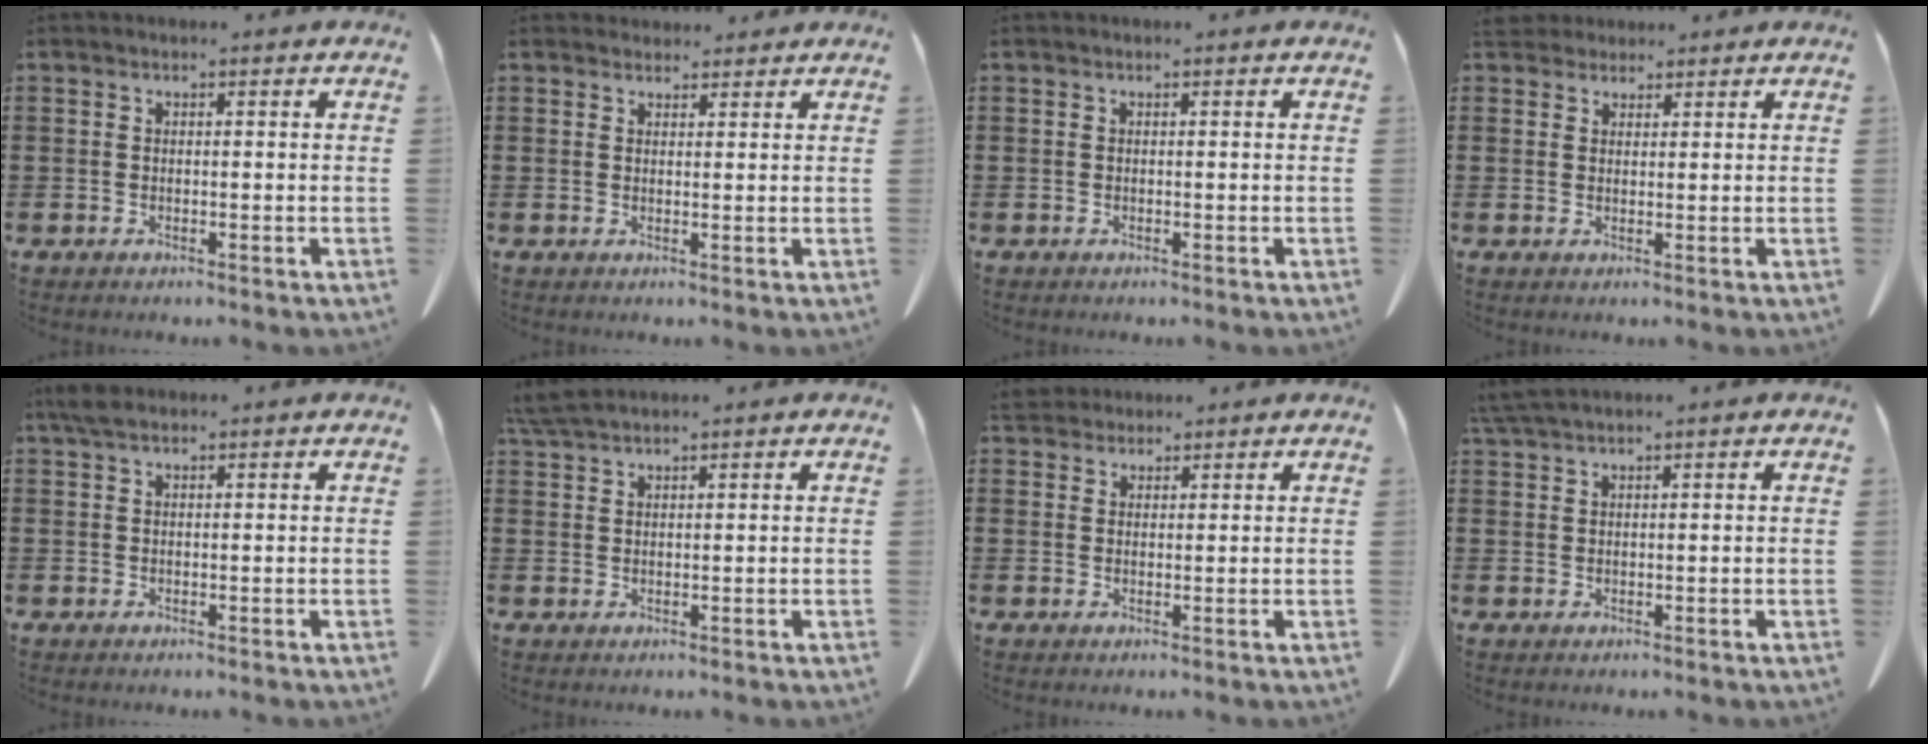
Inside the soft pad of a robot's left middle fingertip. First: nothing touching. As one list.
[{"total": 2.1, "force": [2.0, 0.7, 0.1], "torque": [0.000, -0.004, 0.038]}, {"total": 0.0}, {"total": 3.1, "force": [2.8, 1.2, 0.6], "torque": [-0.021, 0.001, 0.054]}, {"total": 2.1, "force": [1.2, 0.8, 1.5], "torque": [-0.033, 0.004, 0.021]}, {"total": 3.2, "force": [2.8, 0.2, 1.5], "torque": [-0.038, -0.001, 0.055]}, {"total": 2.8, "force": [2.5, 1.0, 0.4], "torque": [-0.017, 0.000, 0.050]}, {"total": 2.7, "force": [2.2, 0.0, 1.5], "torque": [-0.034, 0.001, 0.044]}]